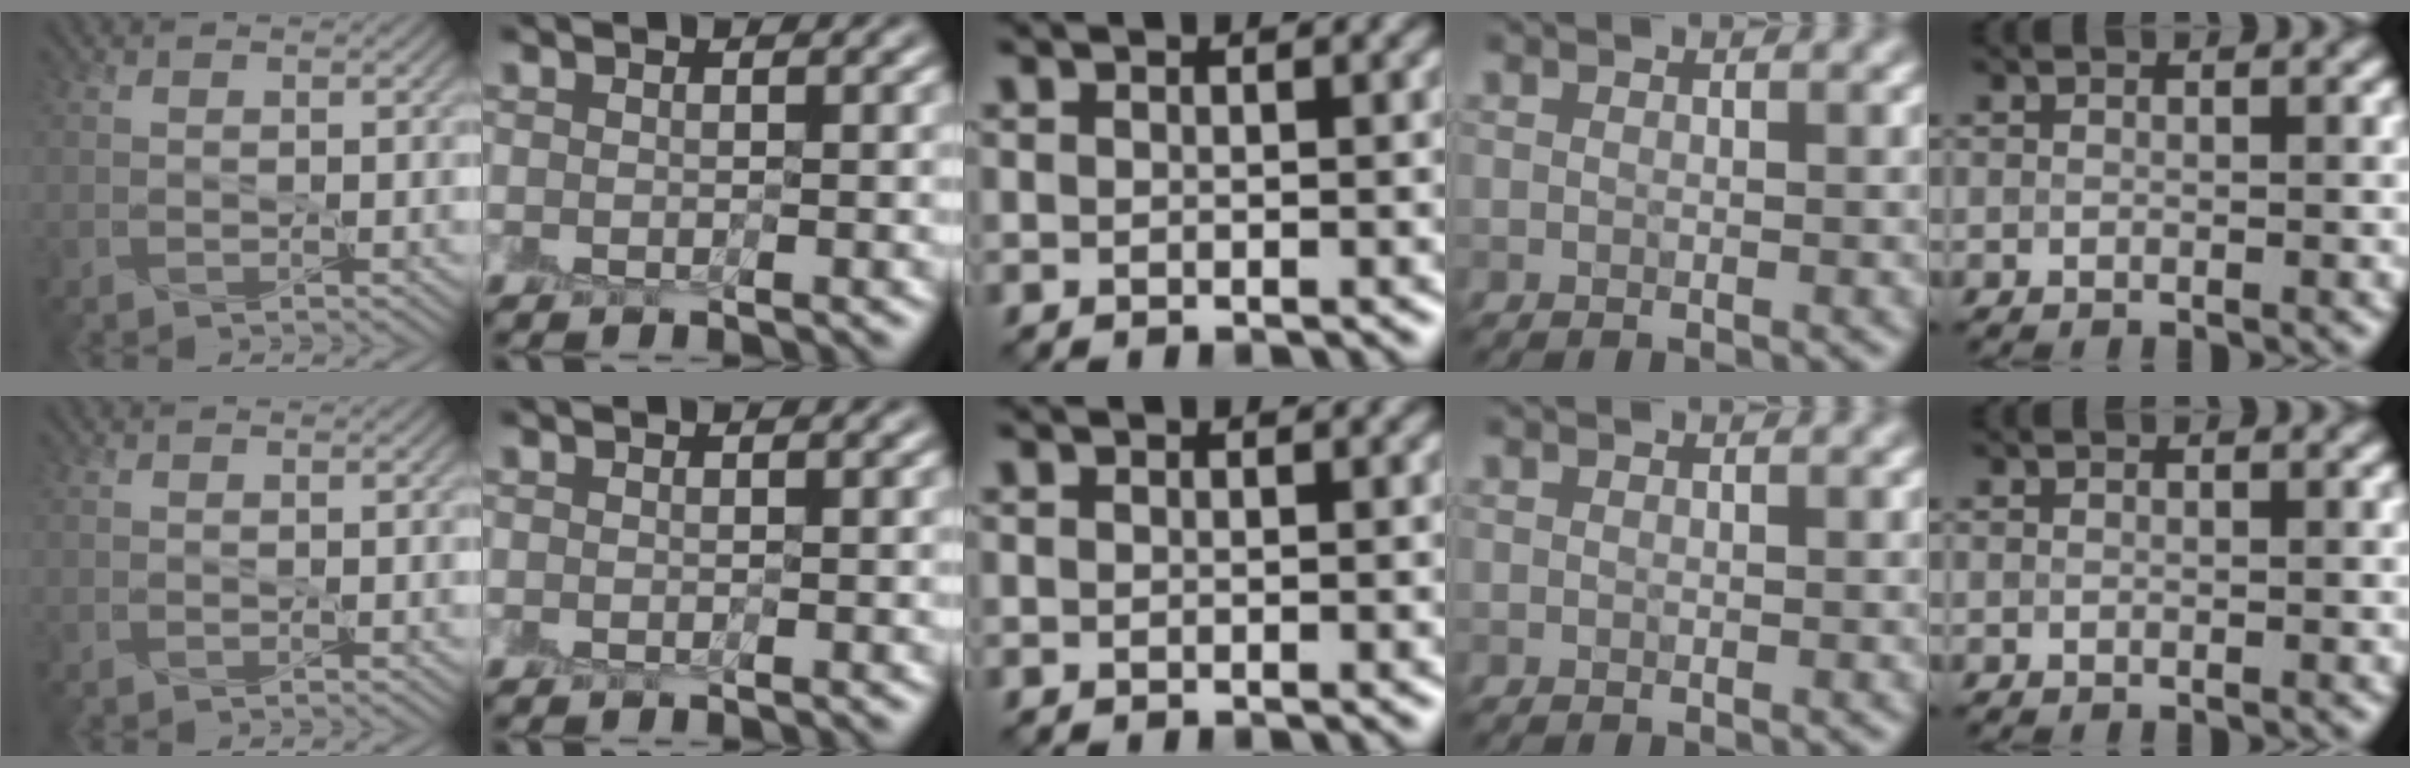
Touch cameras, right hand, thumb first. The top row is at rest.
{}